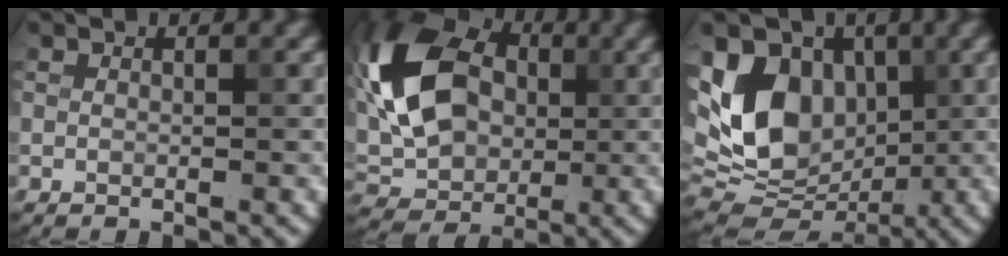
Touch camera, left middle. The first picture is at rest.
{"total": 13.2, "force": [2.0, 9.3, 9.1], "torque": [-0.207, 0.023, 0.023]}
{"total": 10.7, "force": [1.0, 7.9, 7.2], "torque": [-0.137, 0.000, 0.012]}